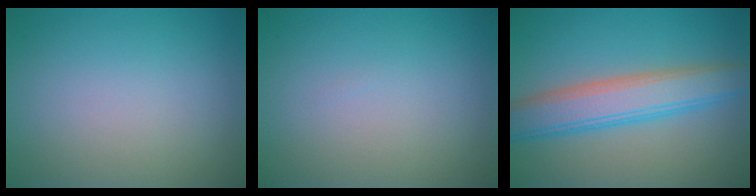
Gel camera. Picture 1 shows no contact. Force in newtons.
{"total": 0.0}
{"total": 5.9, "press": 5.9, "slide": 0.4}